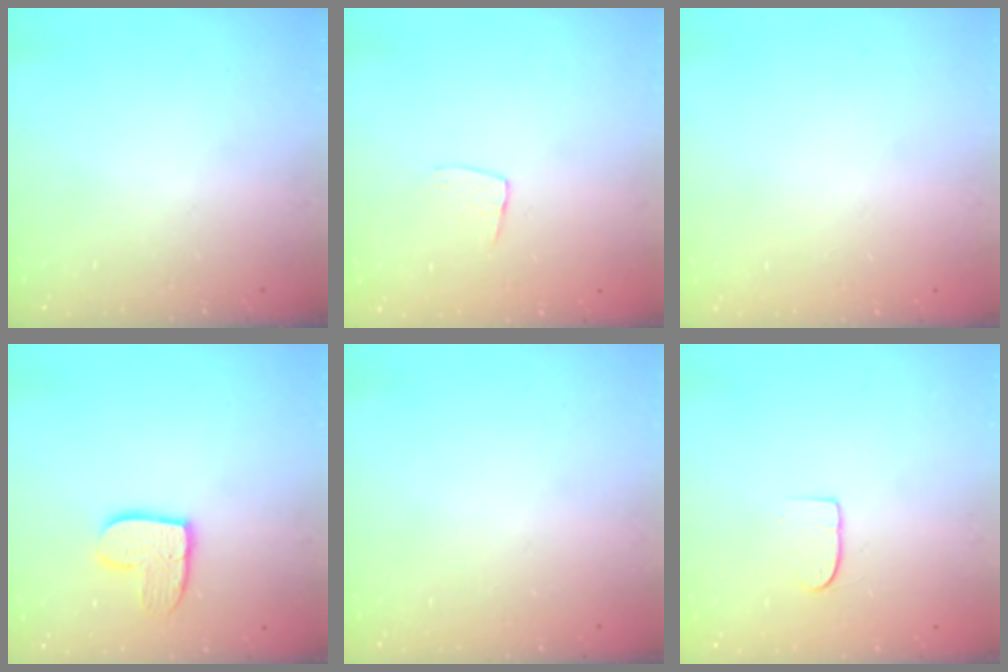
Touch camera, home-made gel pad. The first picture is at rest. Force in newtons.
{"total": 5.3, "press": 5.3, "slide": 0.3}
{"total": 0.5, "press": 0.5, "slide": 0.1}
{"total": 10.7, "press": 10.7, "slide": 1.0}
{"total": 0.0}
{"total": 5.4, "press": 5.4, "slide": 0.4}